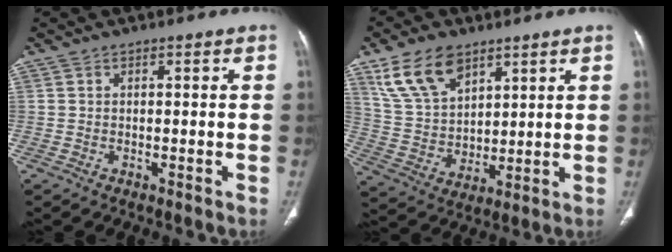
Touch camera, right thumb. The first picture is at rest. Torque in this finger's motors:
{"motor_torque": [-1.30, 1.67, 0.18, 0.07, 0.08]}